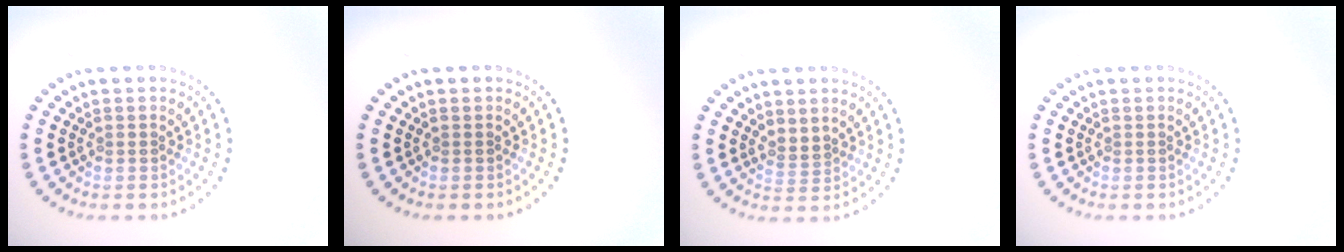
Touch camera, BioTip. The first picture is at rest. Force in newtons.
{"total": 0.0}
{"total": 1.4, "press": 1.0, "slide": 1.0}
{"total": 0.0}